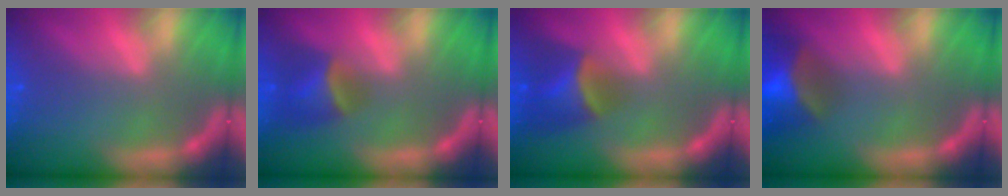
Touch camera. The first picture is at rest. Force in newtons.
{"total": 4.0}
{"total": 5.0}
{"total": 7.5}